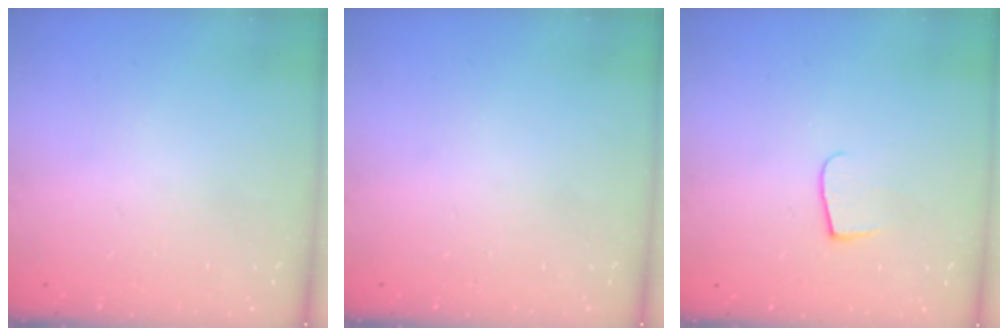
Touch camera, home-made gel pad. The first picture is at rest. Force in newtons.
{"total": 0.0}
{"total": 4.9, "press": 4.9, "slide": 0.5}